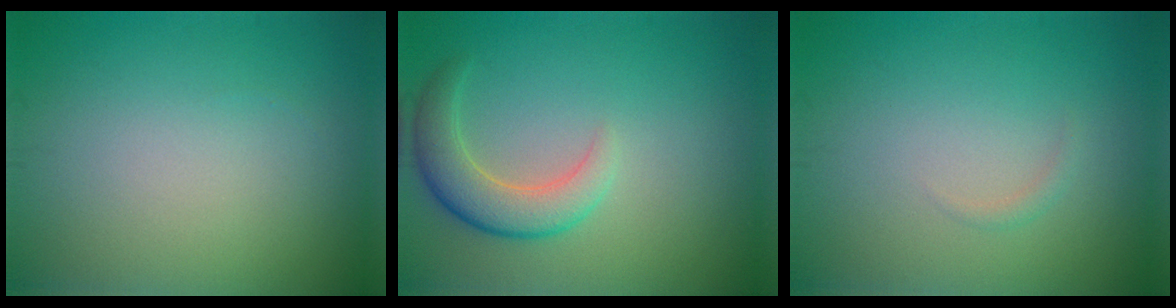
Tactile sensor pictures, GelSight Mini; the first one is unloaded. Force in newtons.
{"total": 4.0, "press": 3.9, "slide": 0.5}
{"total": 0.6, "press": 0.6, "slide": 0.0}